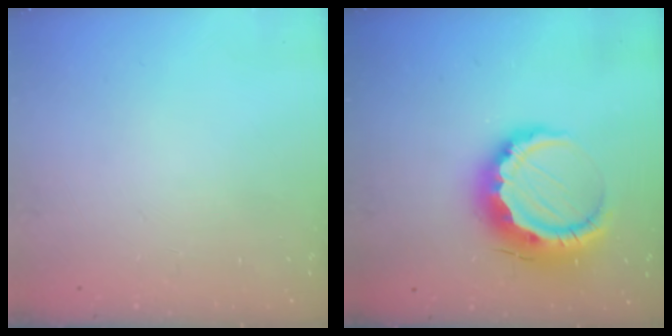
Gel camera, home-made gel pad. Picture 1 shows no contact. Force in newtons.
{"total": 14.2, "press": 14.2, "slide": 0.5}